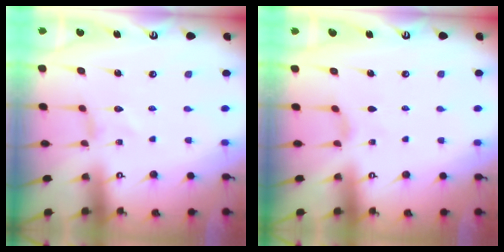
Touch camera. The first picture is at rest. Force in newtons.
{"total": 2.0, "press": 2.0, "slide": 0.5}